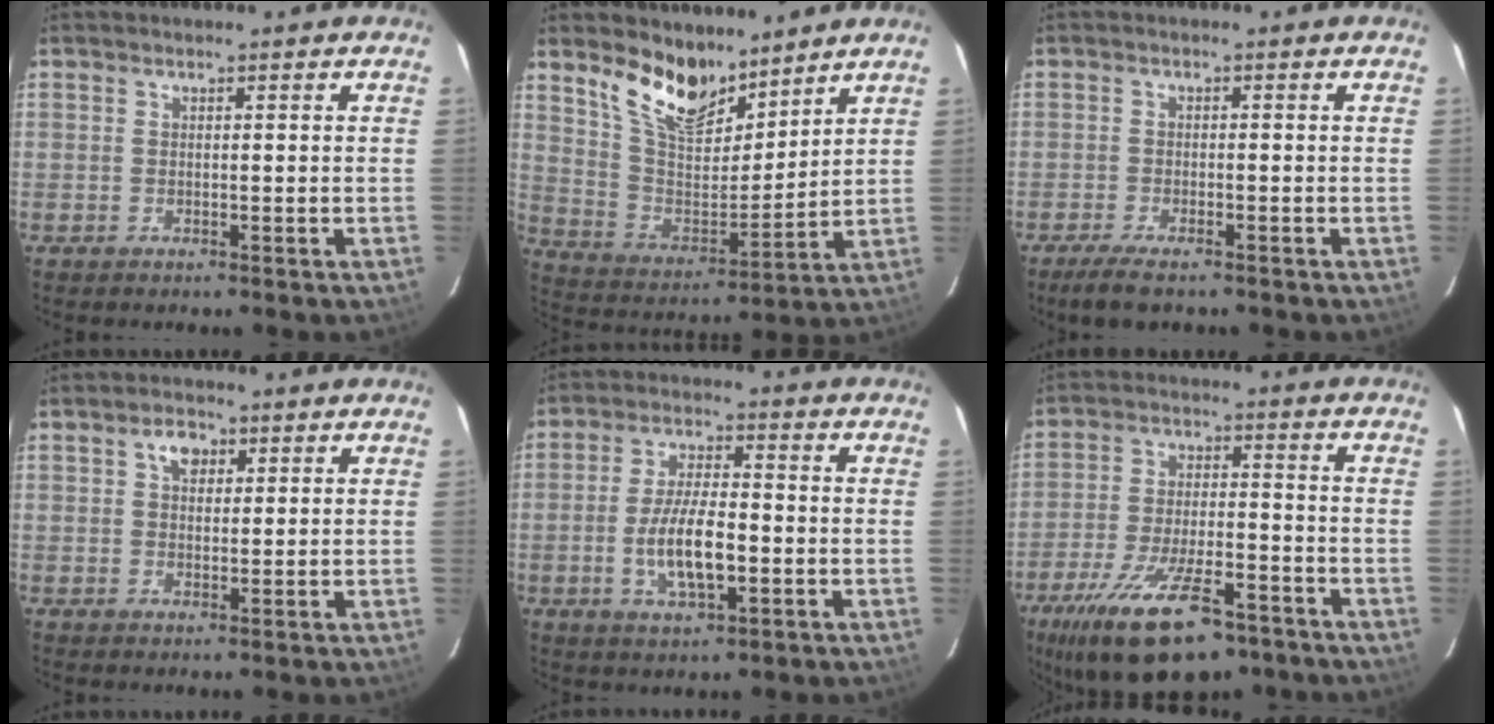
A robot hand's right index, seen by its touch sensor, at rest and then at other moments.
{"total": 13.1, "force": [9.9, 5.7, 6.5], "torque": [-0.131, 0.005, 0.191]}
{"total": 5.1, "force": [-3.9, 1.0, 3.0], "torque": [-0.076, -0.016, -0.073]}
{"total": 3.5, "force": [1.5, 2.4, 2.0], "torque": [-0.029, 0.011, 0.025]}
{"total": 9.7, "force": [-2.4, 3.4, 8.8], "torque": [-0.174, -0.003, -0.042]}
{"total": 19.4, "force": [-12.8, 7.1, 12.8], "torque": [-0.249, -0.032, -0.205]}